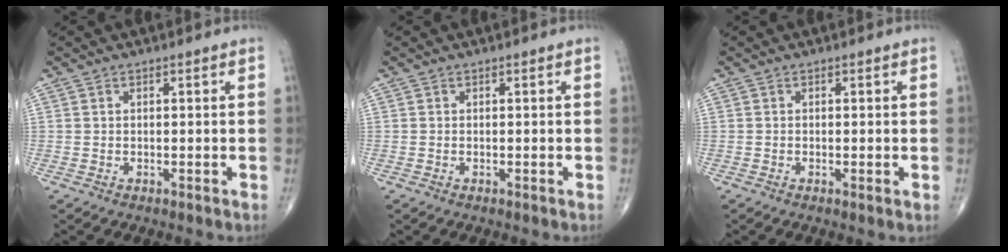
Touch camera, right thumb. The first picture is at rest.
{"total": 0.0}
{"total": 0.8, "force": [-0.1, 0.1, 0.8], "torque": [-0.016, -0.005, -0.003]}